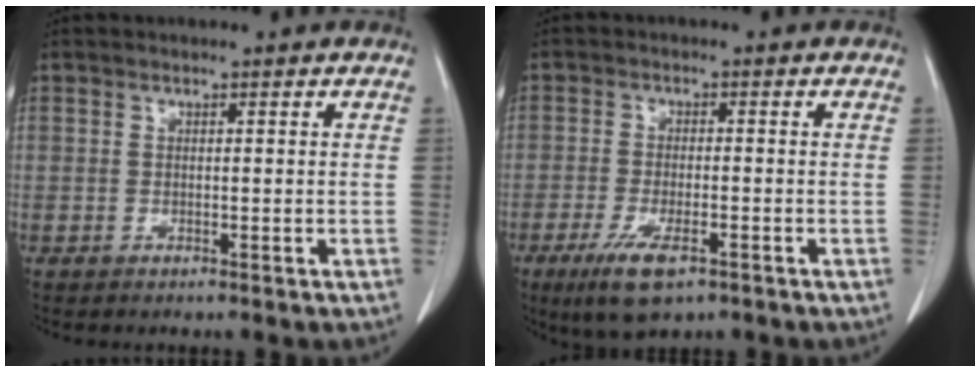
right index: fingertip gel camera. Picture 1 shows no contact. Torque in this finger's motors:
{"motor_torque": [0.82, -0.42, 0.17, 0.08]}